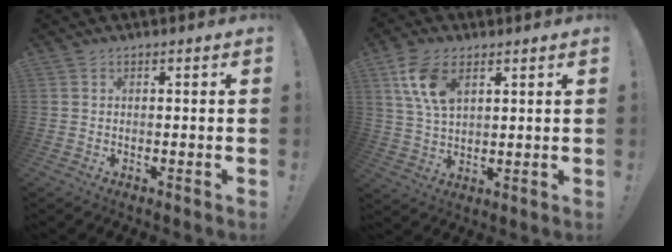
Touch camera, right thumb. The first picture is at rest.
{"total": 10.5, "force": [5.1, 5.7, 7.2], "torque": [-0.143, -0.012, 0.095]}